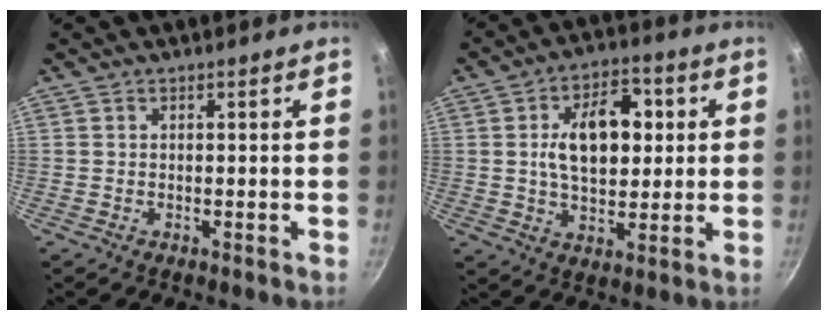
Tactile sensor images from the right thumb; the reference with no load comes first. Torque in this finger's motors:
{"motor_torque": [-0.11, 0.91, 0.10, -0.10, 0.21]}